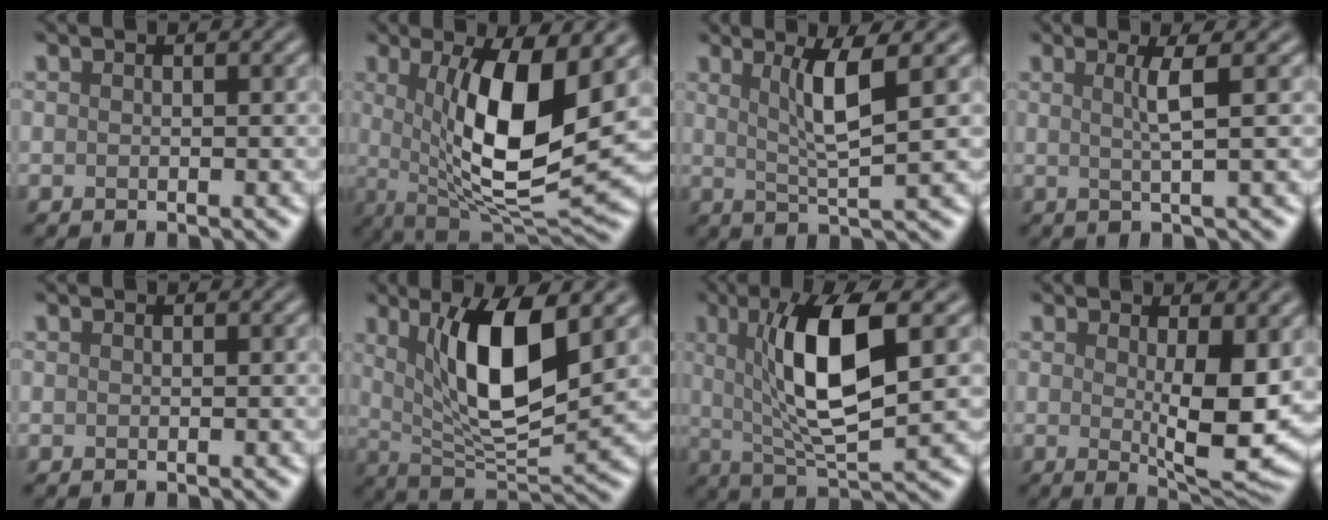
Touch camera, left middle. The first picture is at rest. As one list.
[{"total": 10.7, "force": [1.6, 3.3, 10.1], "torque": [-0.159, -0.012, 0.032]}, {"total": 4.3, "force": [1.5, 0.6, 4.0], "torque": [-0.073, -0.002, 0.031]}, {"total": 2.5, "force": [0.6, 0.4, 2.4], "torque": [-0.043, 0.002, 0.007]}, {"total": 0.0}, {"total": 8.9, "force": [2.7, 2.8, 8.0], "torque": [-0.136, -0.015, 0.051]}, {"total": 8.8, "force": [2.0, 2.4, 8.2], "torque": [-0.139, -0.005, 0.037]}, {"total": 6.2, "force": [0.6, 1.6, 6.0], "torque": [-0.095, -0.018, 0.019]}]